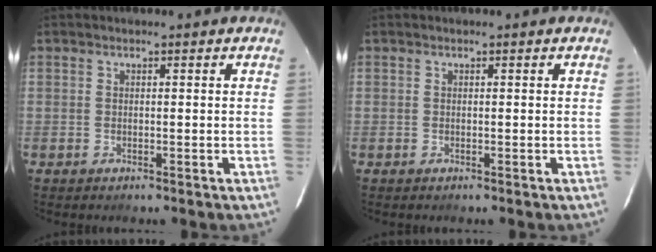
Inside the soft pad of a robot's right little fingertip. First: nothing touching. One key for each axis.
{"total": 0.0}